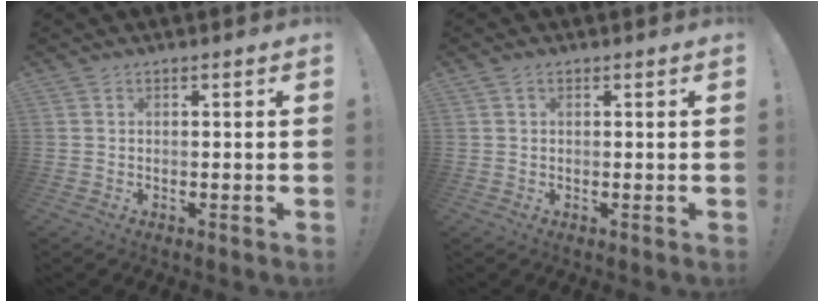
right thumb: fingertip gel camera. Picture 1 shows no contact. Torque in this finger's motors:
{"motor_torque": [0.26, -0.31, 0.24, 0.07, 0.13]}